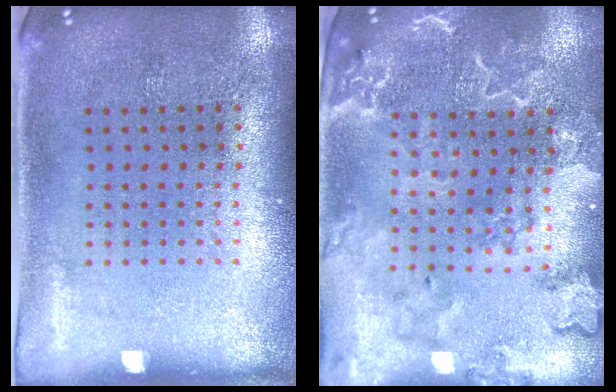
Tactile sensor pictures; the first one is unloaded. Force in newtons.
{"total": 2.6, "press": 2.5, "slide": 0.9}